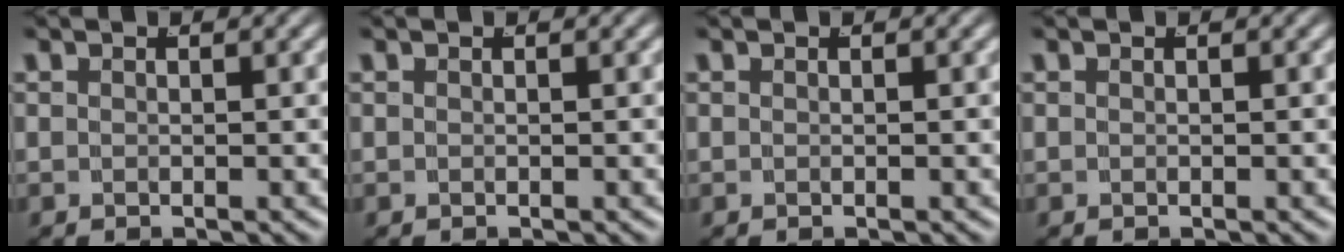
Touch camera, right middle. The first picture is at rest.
{"total": 0.0}
{"total": 0.0}
{"total": 0.0}